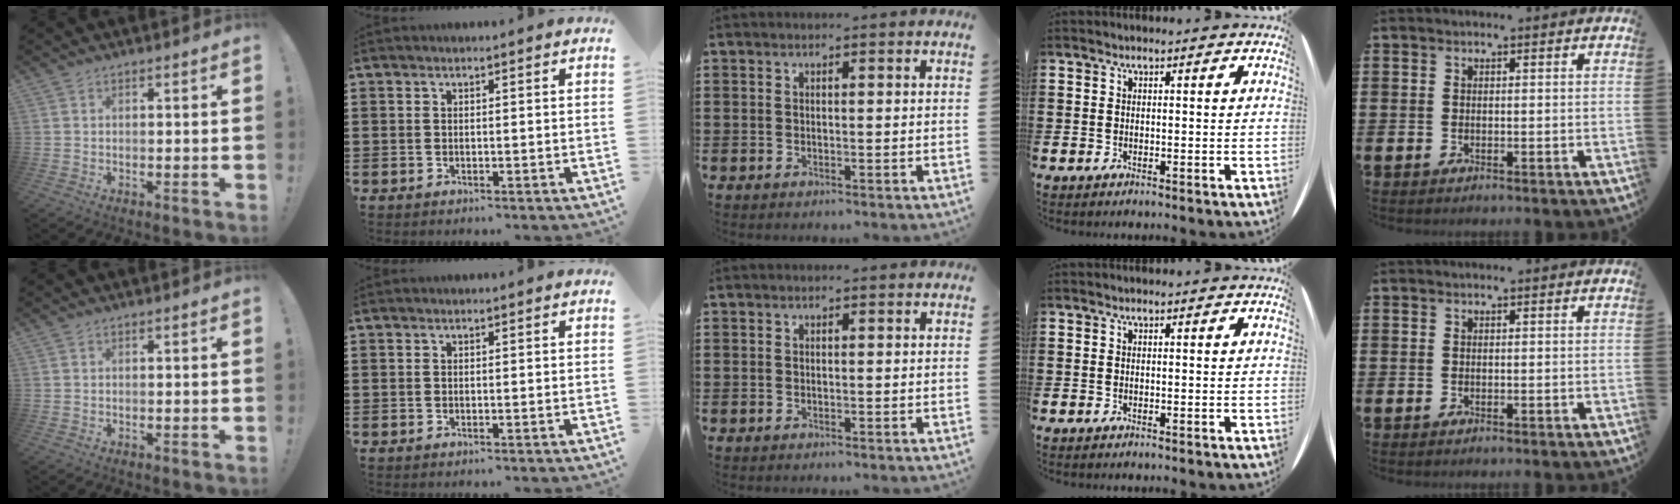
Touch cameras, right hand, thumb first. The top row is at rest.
{}